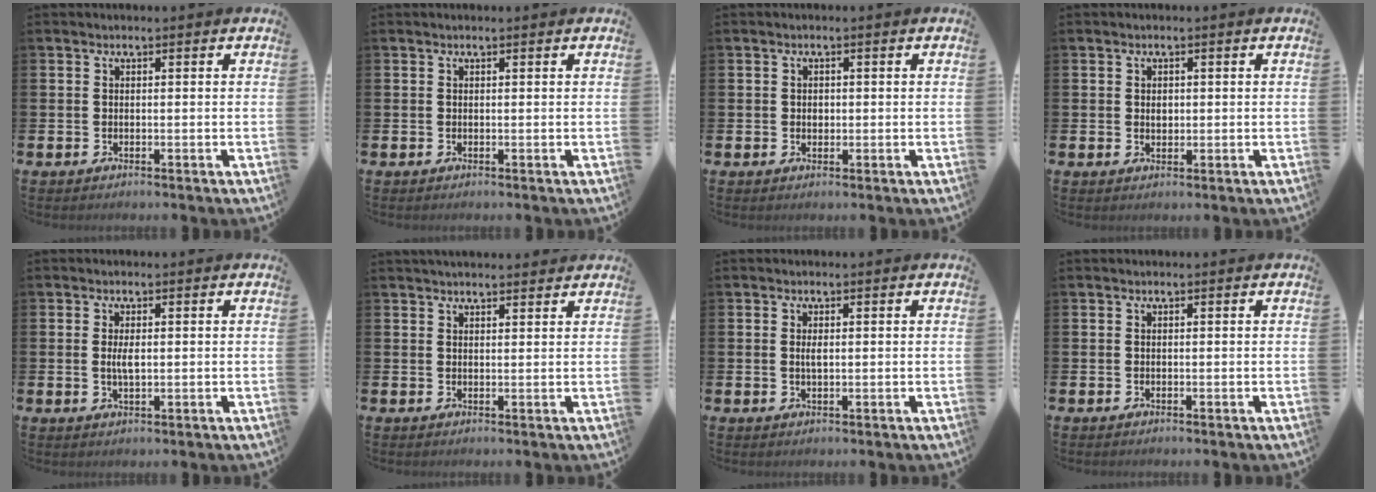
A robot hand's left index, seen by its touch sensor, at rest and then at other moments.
{"total": 0.0}
{"total": 0.9, "force": [0.1, 0.8, 0.4], "torque": [-0.001, 0.003, -0.001]}
{"total": 1.2, "force": [0.3, 0.9, 0.8], "torque": [0.002, 0.000, 0.001]}
{"total": 2.4, "force": [0.2, 0.9, 2.2], "torque": [-0.042, 0.002, 0.001]}
{"total": 2.2, "force": [2.2, 0.2, 0.3], "torque": [0.002, -0.011, 0.037]}
{"total": 1.4, "force": [0.3, 0.5, 1.2], "torque": [-0.024, 0.002, 0.003]}
{"total": 0.0}